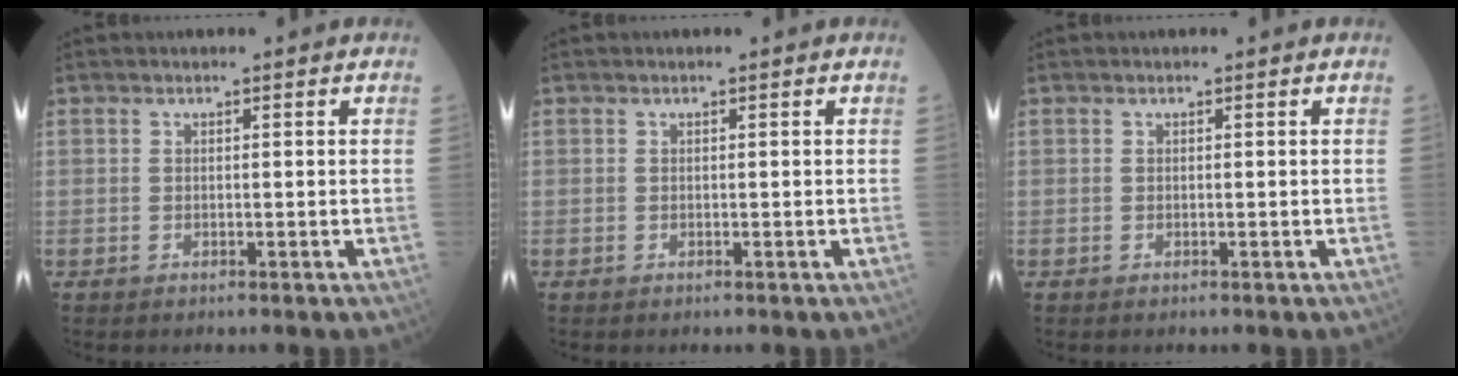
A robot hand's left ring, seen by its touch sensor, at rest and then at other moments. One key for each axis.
{"total": 0.0}
{"total": 0.0}